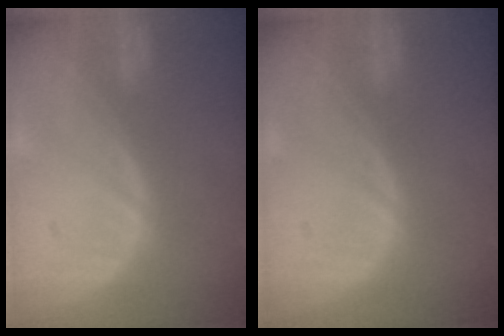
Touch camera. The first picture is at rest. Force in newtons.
{"total": 0.0}